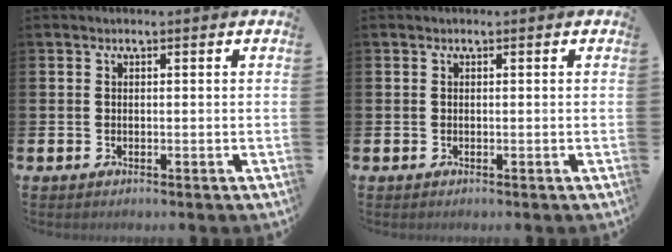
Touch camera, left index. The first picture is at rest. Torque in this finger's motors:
{"motor_torque": [-0.02, 0.01, 0.00, 0.00]}